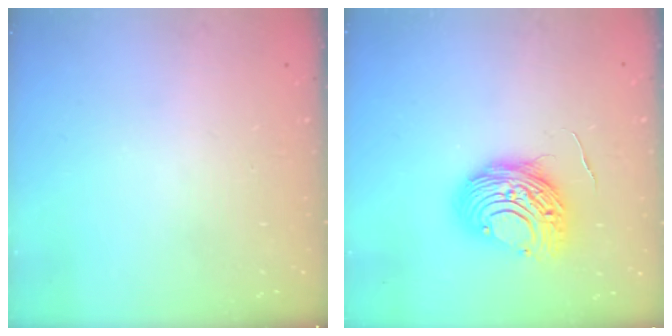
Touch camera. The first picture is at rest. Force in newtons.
{"total": 12.0, "press": 12.0, "slide": 0.9}